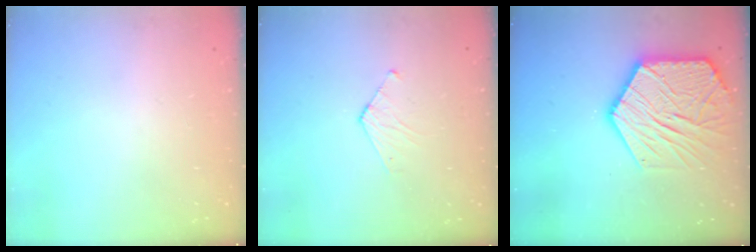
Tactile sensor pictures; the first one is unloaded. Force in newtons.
{"total": 3.6, "press": 3.6, "slide": 0.3}
{"total": 20.1, "press": 20.1, "slide": 1.8}